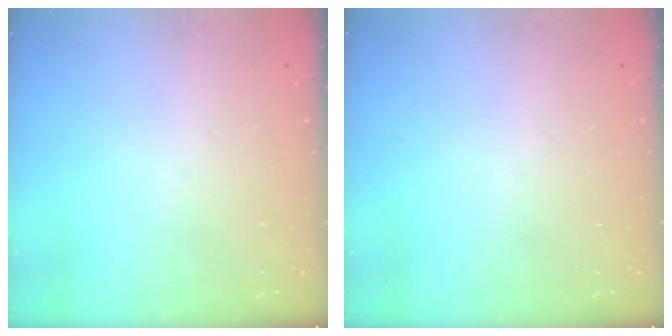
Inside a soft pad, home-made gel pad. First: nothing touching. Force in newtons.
{"total": 0.0}